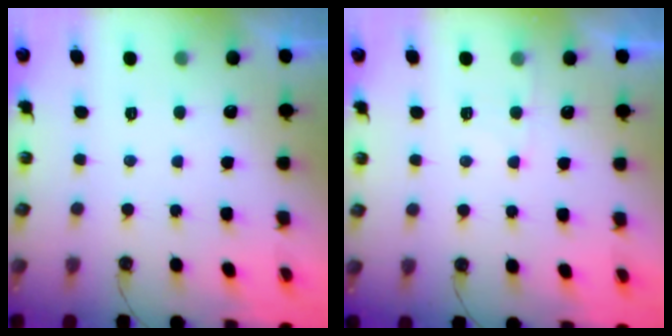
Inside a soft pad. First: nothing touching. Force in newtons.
{"total": 4.6, "press": 4.5, "slide": 0.5}